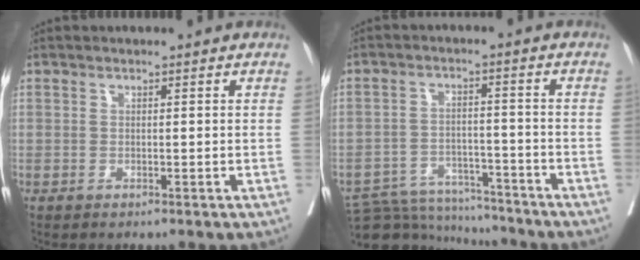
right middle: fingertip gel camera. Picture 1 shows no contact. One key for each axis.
{"total": 10.9, "fx": -10.7, "fy": 1.9, "fz": 0.7, "tx": -0.011, "ty": 0.010, "tz": -0.168}